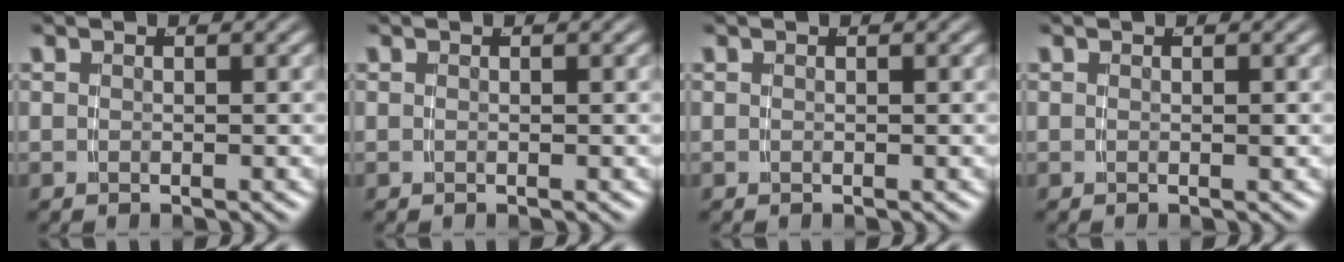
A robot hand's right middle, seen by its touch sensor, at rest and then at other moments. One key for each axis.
{"total": 0.0}
{"total": 0.0}
{"total": 0.0}